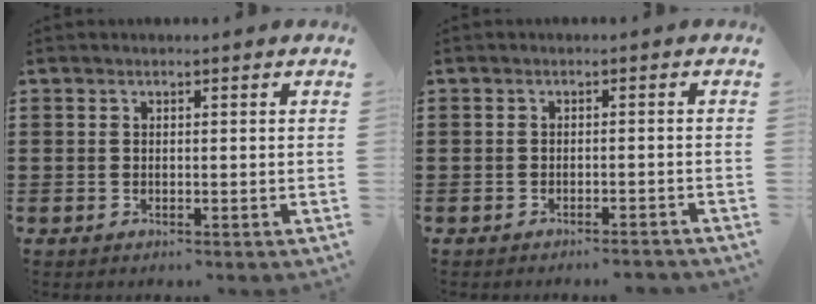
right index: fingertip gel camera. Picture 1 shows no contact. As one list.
[{"total": 1.5, "force": [-1.5, -0.1, 0.4], "torque": [-0.009, 0.002, -0.030]}]